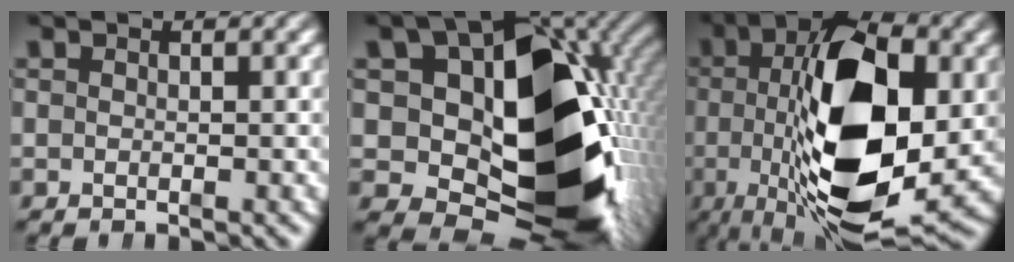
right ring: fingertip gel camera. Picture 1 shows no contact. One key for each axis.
{"total": 28.8, "fx": -2.8, "fy": 19.1, "fz": 21.4, "tx": -0.355, "ty": -0.073, "tz": -0.011}
{"total": 18.0, "fx": -0.5, "fy": 8.5, "fz": 15.8, "tx": -0.271, "ty": -0.036, "tz": 0.005}